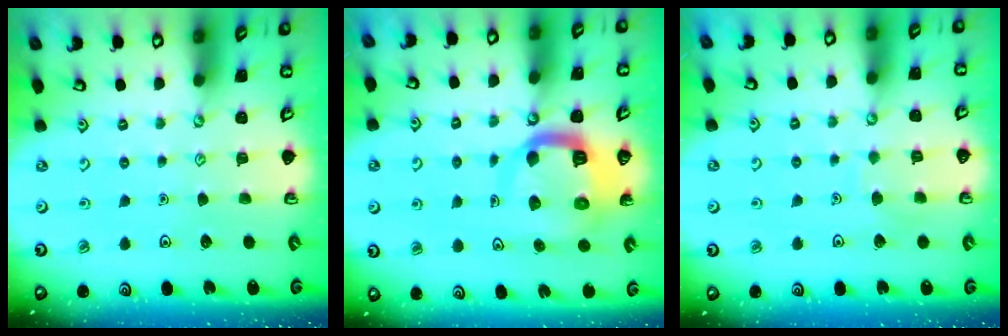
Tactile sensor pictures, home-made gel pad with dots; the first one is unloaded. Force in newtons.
{"total": 10.6, "press": 10.6, "slide": 1.3}
{"total": 4.5, "press": 4.5, "slide": 0.6}